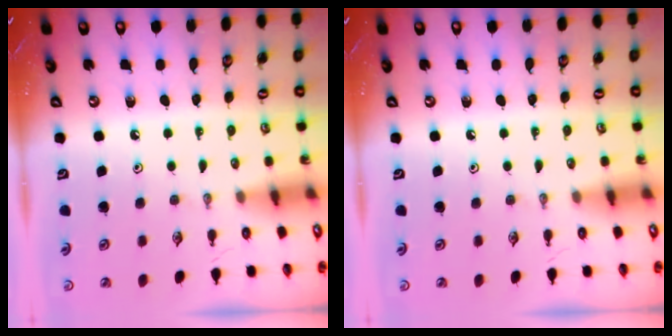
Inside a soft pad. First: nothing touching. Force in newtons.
{"total": 0.0}